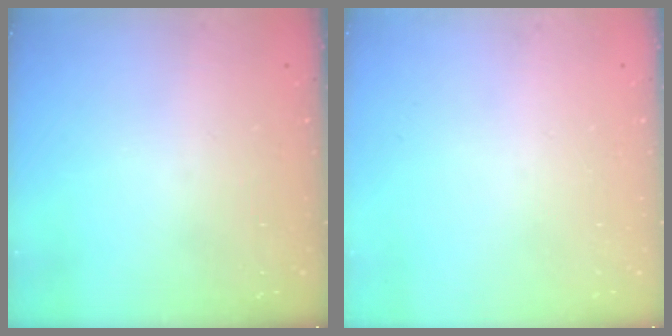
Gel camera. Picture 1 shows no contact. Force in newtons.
{"total": 0.0}